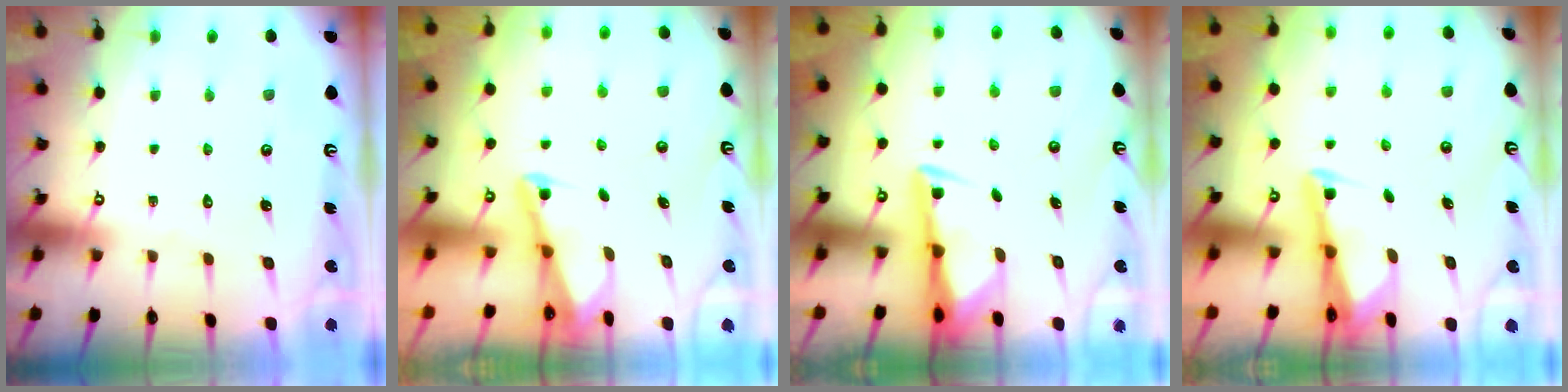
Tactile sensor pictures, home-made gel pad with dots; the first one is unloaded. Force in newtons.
{"total": 2.0, "press": 2.0, "slide": 0.4}
{"total": 3.0, "press": 2.9, "slide": 0.5}
{"total": 2.5, "press": 2.5, "slide": 0.3}